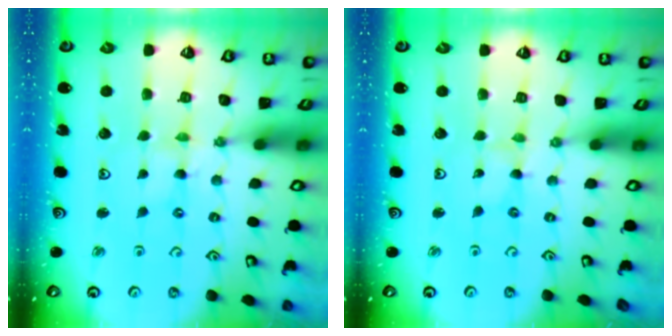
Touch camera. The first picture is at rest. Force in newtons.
{"total": 0.0}